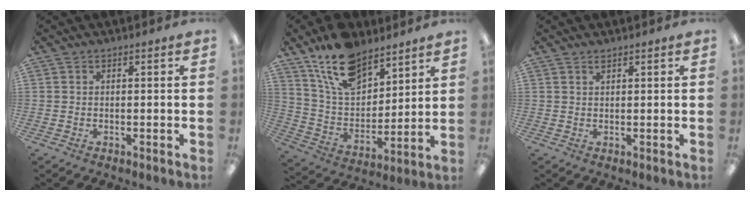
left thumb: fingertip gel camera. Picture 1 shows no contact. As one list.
[{"total": 16.1, "force": [11.8, 8.2, 7.2], "torque": [-0.141, -0.060, 0.219]}, {"total": 1.1, "force": [1.0, 0.2, 0.4], "torque": [-0.010, 0.000, 0.018]}]